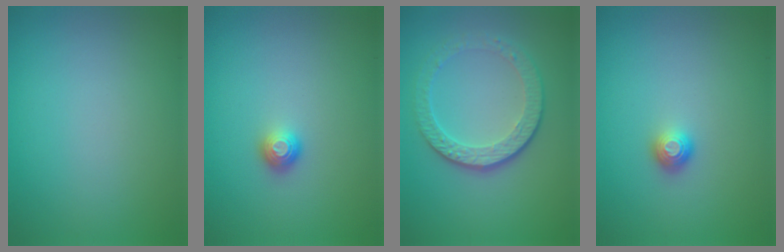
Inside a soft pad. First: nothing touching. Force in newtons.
{"total": 1.0, "press": 0.9, "slide": 0.4}
{"total": 4.5, "press": 3.2, "slide": 3.1}
{"total": 1.0, "press": 0.9, "slide": 0.4}